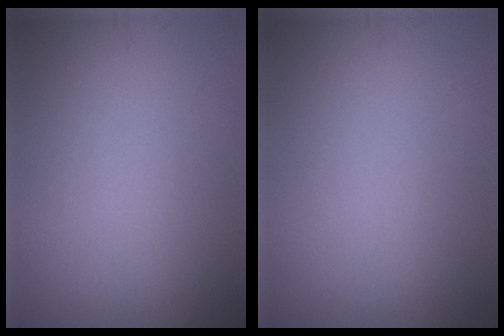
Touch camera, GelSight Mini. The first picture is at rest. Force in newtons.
{"total": 0.0}